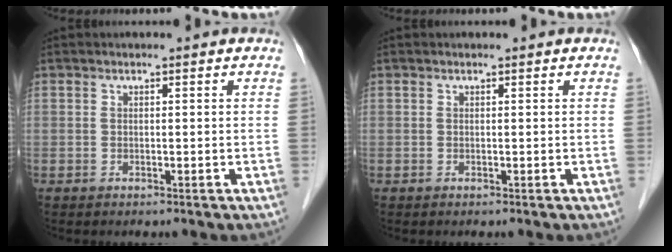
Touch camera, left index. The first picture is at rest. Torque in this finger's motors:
{"motor_torque": [-0.02, 0.02, 0.00, 0.00]}